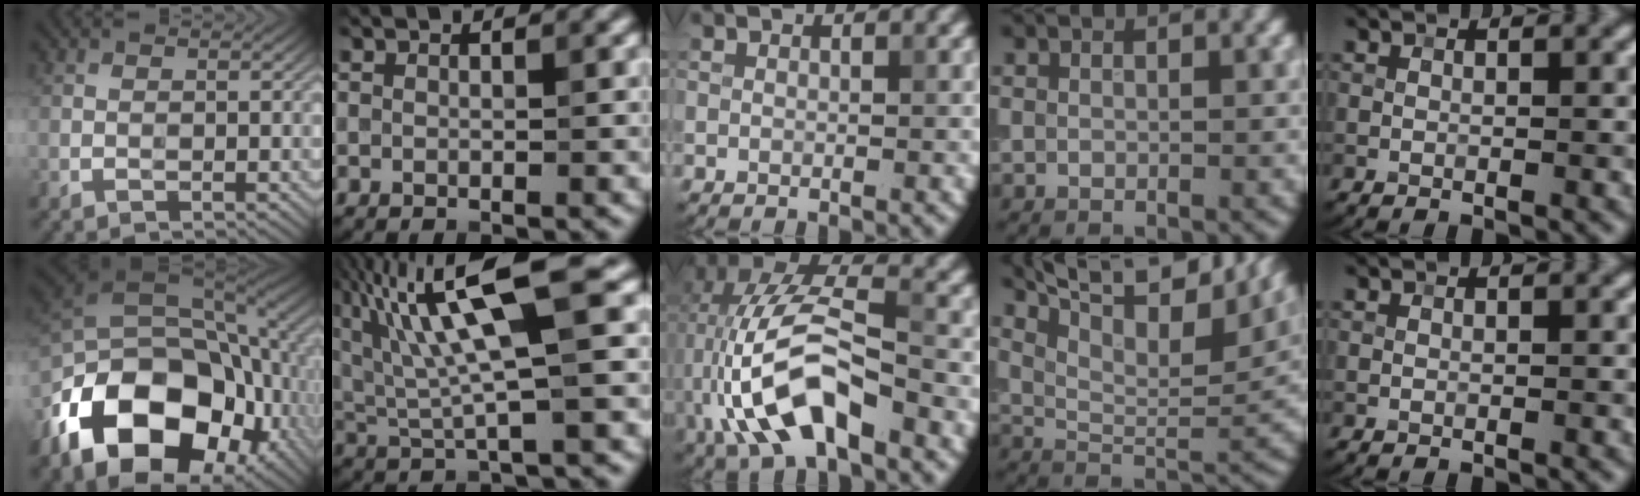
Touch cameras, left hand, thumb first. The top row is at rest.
{"thumb": {"total": 21.1, "force": [-7.1, 13.4, 14.7], "torque": [-0.292, -0.033, -0.110]}, "index": {"total": 11.6, "force": [4.0, 2.7, 10.5], "torque": [-0.210, 0.017, 0.076]}, "middle": {"total": 10.3, "force": [-3.2, 4.4, 8.7], "torque": [-0.175, 0.017, -0.065]}, "ring": {"total": 11.7, "force": [8.2, 3.6, 7.5], "torque": [-0.132, 0.018, 0.126]}}